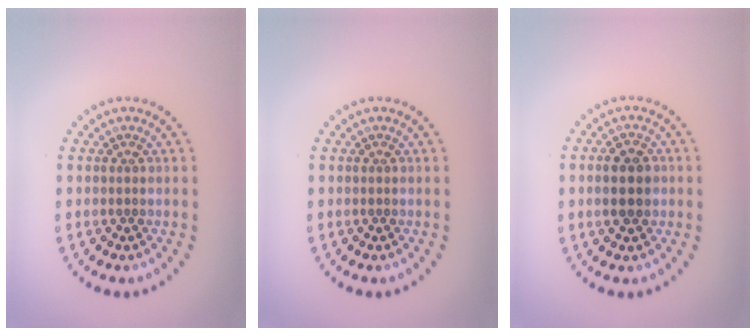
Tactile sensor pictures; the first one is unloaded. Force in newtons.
{"total": 0.0}
{"total": 2.9, "press": 2.9, "slide": 0.2}